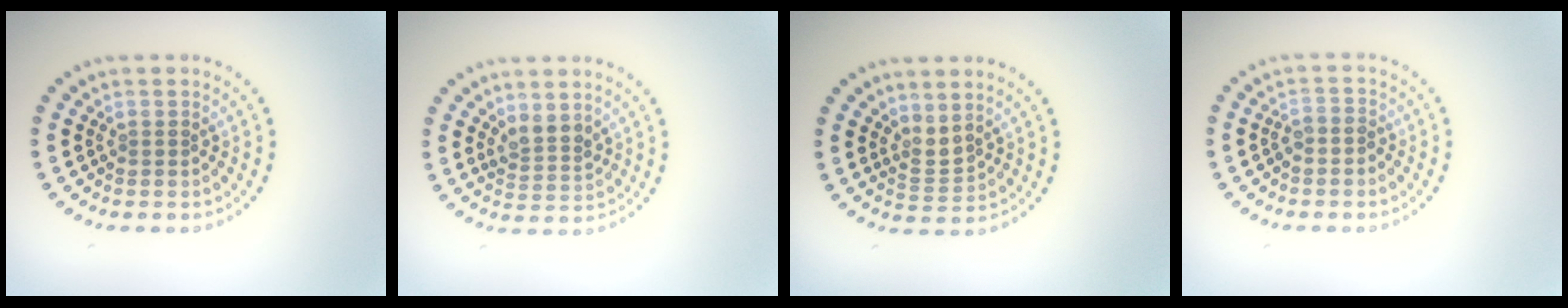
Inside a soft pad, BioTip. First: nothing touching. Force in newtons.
{"total": 2.3, "press": 1.9, "slide": 1.3}
{"total": 1.7, "press": 1.2, "slide": 1.1}
{"total": 1.5, "press": 1.3, "slide": 0.8}